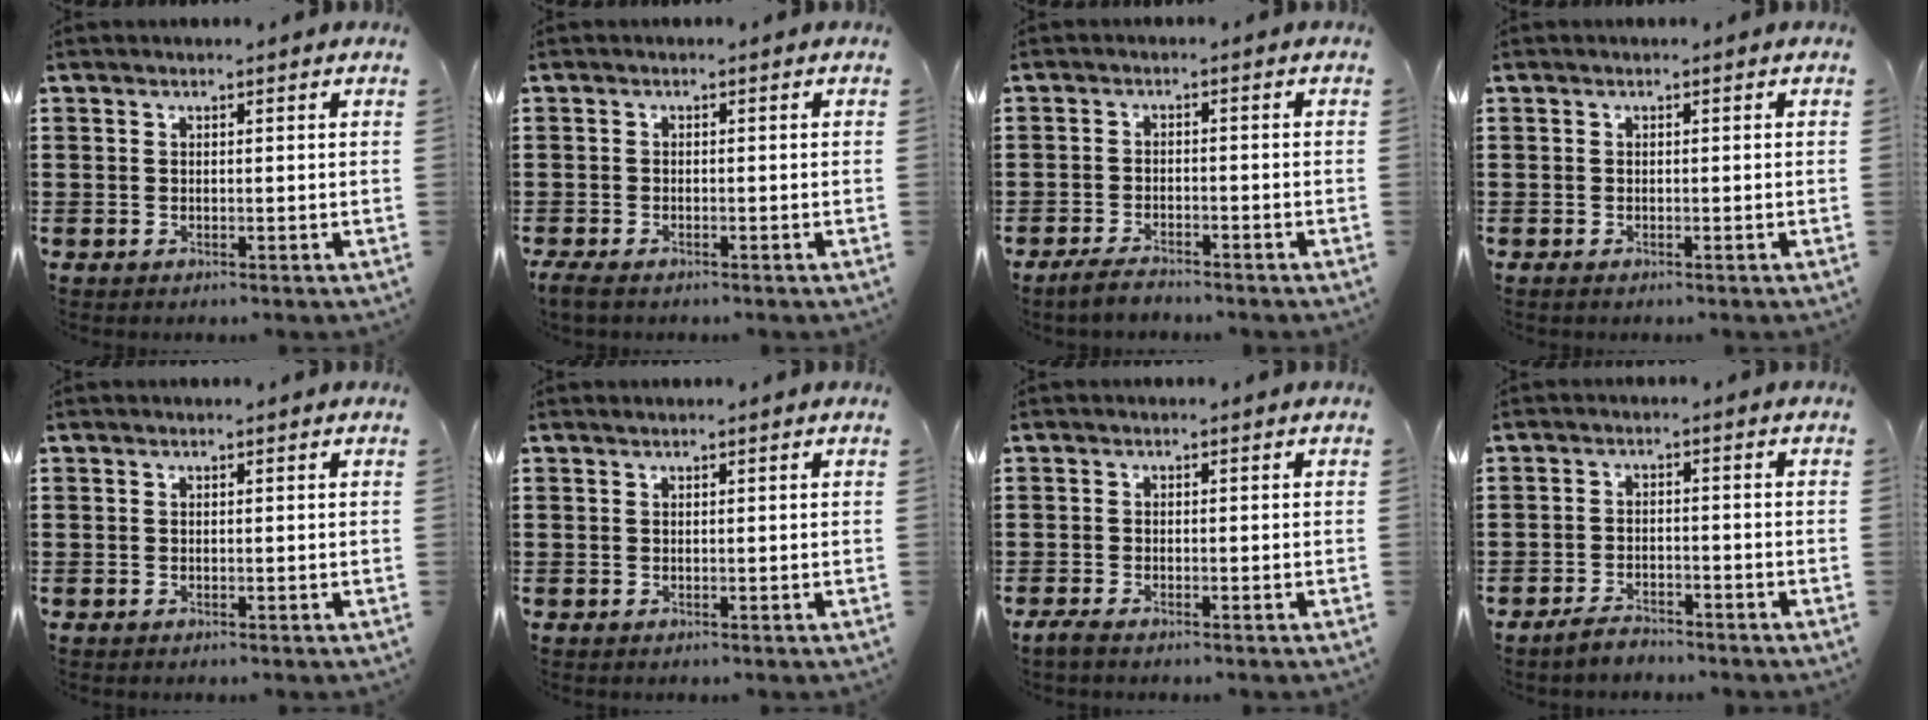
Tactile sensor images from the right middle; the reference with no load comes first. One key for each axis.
{"total": 1.1, "fx": -0.9, "fy": 0.2, "fz": 0.7, "tx": -0.021, "ty": -0.004, "tz": -0.019}
{"total": 2.6, "fx": -2.3, "fy": 0.6, "fz": 1.0, "tx": -0.027, "ty": 0.002, "tz": -0.049}
{"total": 0.0}
{"total": 0.0}
{"total": 0.0}
{"total": 1.0, "fx": -0.8, "fy": 0.0, "fz": 0.7, "tx": -0.020, "ty": -0.006, "tz": -0.016}
{"total": 2.6, "fx": -2.4, "fy": 0.5, "fz": 0.8, "tx": -0.017, "ty": 0.005, "tz": -0.049}